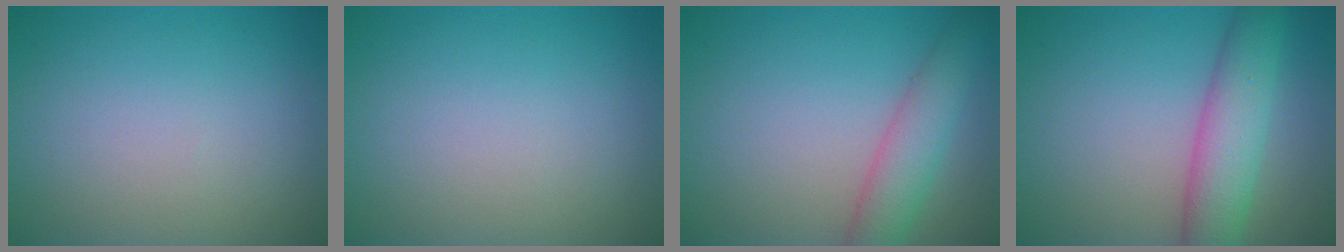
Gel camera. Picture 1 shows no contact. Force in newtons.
{"total": 0.0}
{"total": 4.0, "press": 4.0, "slide": 0.1}
{"total": 5.5, "press": 5.5, "slide": 0.1}